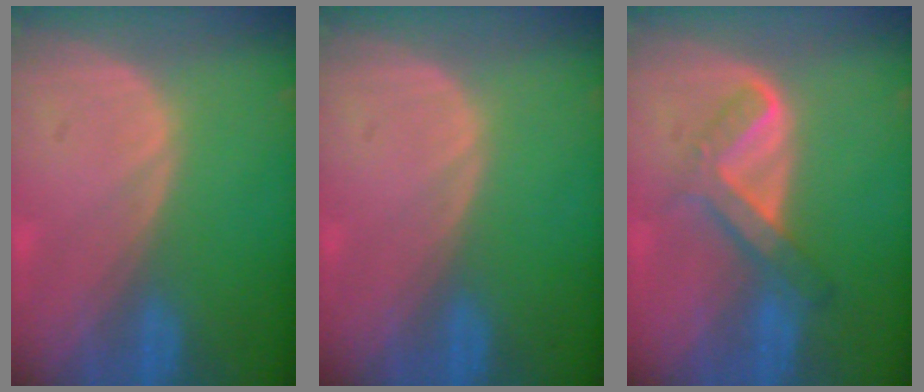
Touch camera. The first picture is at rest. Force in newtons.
{"total": 0.0}
{"total": 5.6, "press": 5.1, "slide": 2.2}